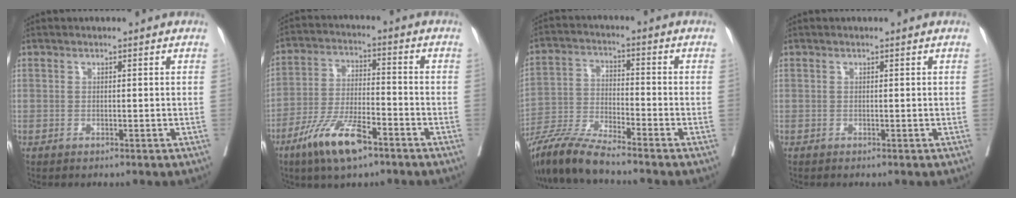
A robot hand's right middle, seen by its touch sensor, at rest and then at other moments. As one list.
[{"total": 10.7, "force": [-6.7, 2.6, 8.0], "torque": [-0.158, -0.013, -0.124]}, {"total": 9.5, "force": [-8.4, -0.2, 4.4], "torque": [-0.087, -0.019, -0.163]}, {"total": 0.0}]